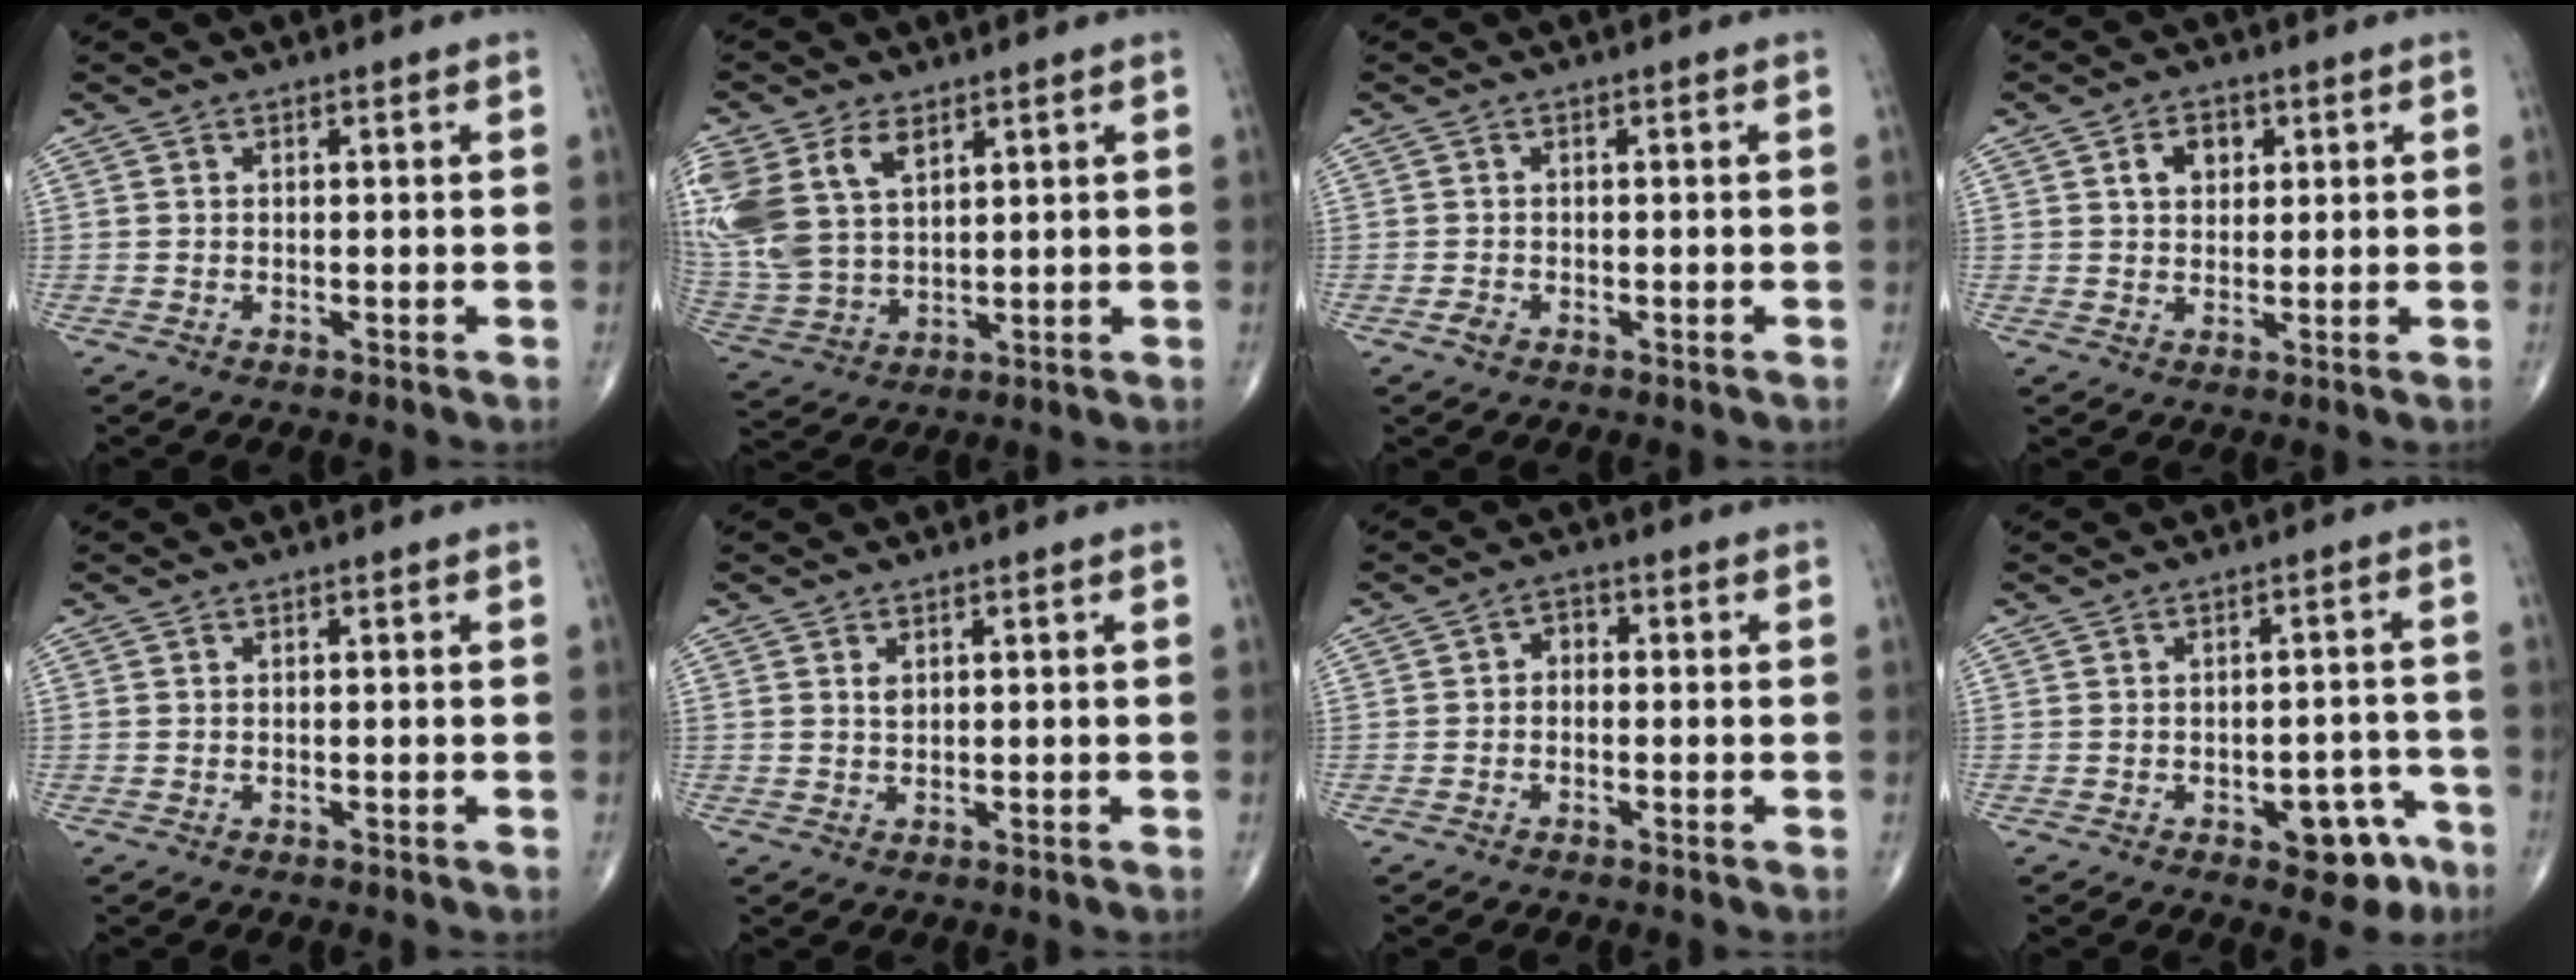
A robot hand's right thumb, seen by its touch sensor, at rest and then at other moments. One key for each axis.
{"total": 17.9, "fx": 7.4, "fy": 11.5, "fz": 11.5, "tx": -0.277, "ty": 0.001, "tz": 0.156}
{"total": 1.3, "fx": -0.6, "fy": 0.9, "fz": 0.7, "tx": -0.015, "ty": 0.002, "tz": -0.011}
{"total": 4.9, "fx": 1.8, "fy": 3.6, "fz": 2.9, "tx": -0.027, "ty": -0.003, "tz": 0.027}
{"total": 0.0}
{"total": 1.3, "fx": 0.6, "fy": 0.8, "fz": 0.8, "tx": -0.010, "ty": -0.002, "tz": 0.014}
{"total": 2.4, "fx": -0.3, "fy": 1.8, "fz": 1.6, "tx": -0.008, "ty": 0.014, "tz": -0.017}
{"total": 8.0, "fx": -4.0, "fy": 4.1, "fz": 5.6, "tx": -0.040, "ty": 0.034, "tz": -0.043}